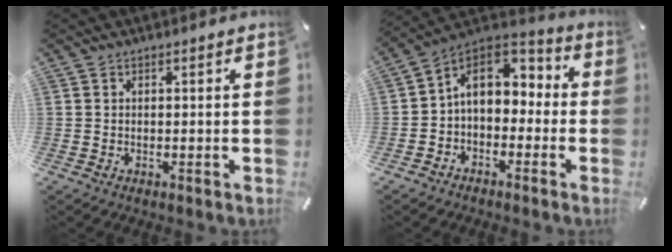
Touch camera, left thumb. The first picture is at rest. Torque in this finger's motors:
{"motor_torque": [0.35, 0.76, 0.77, 0.53, 0.12]}